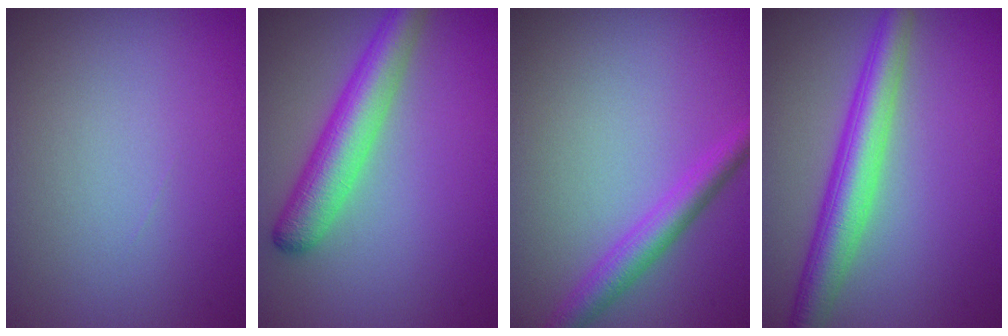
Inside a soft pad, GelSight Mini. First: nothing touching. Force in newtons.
{"total": 4.9, "press": 4.9, "slide": 0.2}
{"total": 3.1, "press": 3.1, "slide": 0.1}
{"total": 5.0, "press": 5.0, "slide": 0.1}